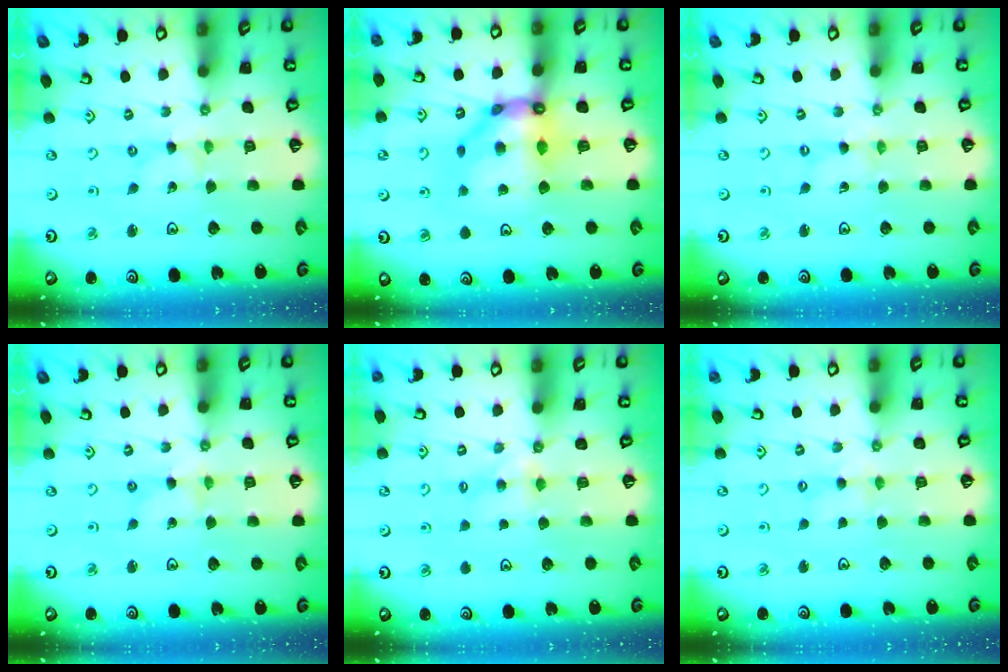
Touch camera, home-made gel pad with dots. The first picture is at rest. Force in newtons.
{"total": 12.9, "press": 12.8, "slide": 1.2}
{"total": 0.0}
{"total": 1.8, "press": 1.8, "slide": 0.2}
{"total": 4.2, "press": 4.1, "slide": 0.6}
{"total": 2.4, "press": 2.4, "slide": 0.4}